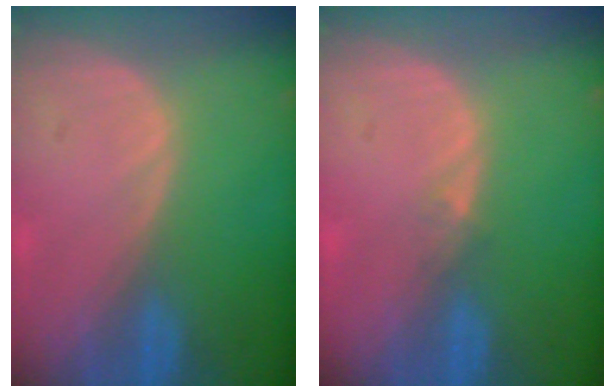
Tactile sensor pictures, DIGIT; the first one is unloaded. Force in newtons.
{"total": 0.9, "press": 0.7, "slide": 0.6}